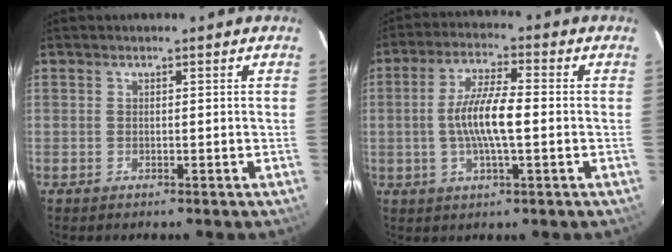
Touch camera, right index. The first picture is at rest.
{"total": 8.9, "force": [-0.9, 1.8, 8.7], "torque": [-0.167, 0.003, -0.017]}